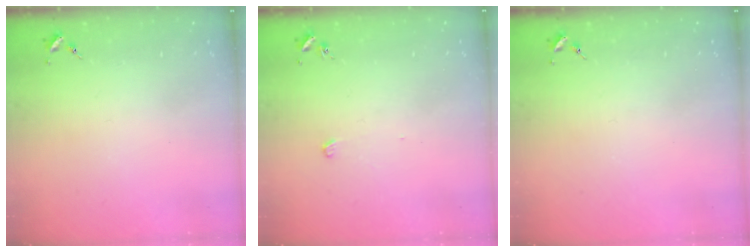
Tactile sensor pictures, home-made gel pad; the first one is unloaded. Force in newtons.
{"total": 2.6, "press": 2.6, "slide": 0.1}
{"total": 0.0}